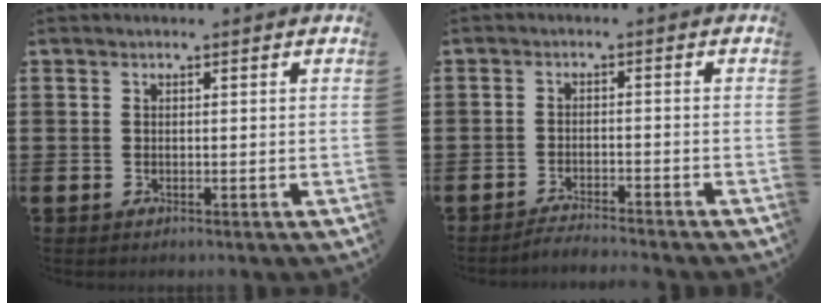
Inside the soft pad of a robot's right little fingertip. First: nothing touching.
{"total": 2.1, "force": [-2.1, -0.2, 0.2], "torque": [-0.004, 0.005, -0.042]}